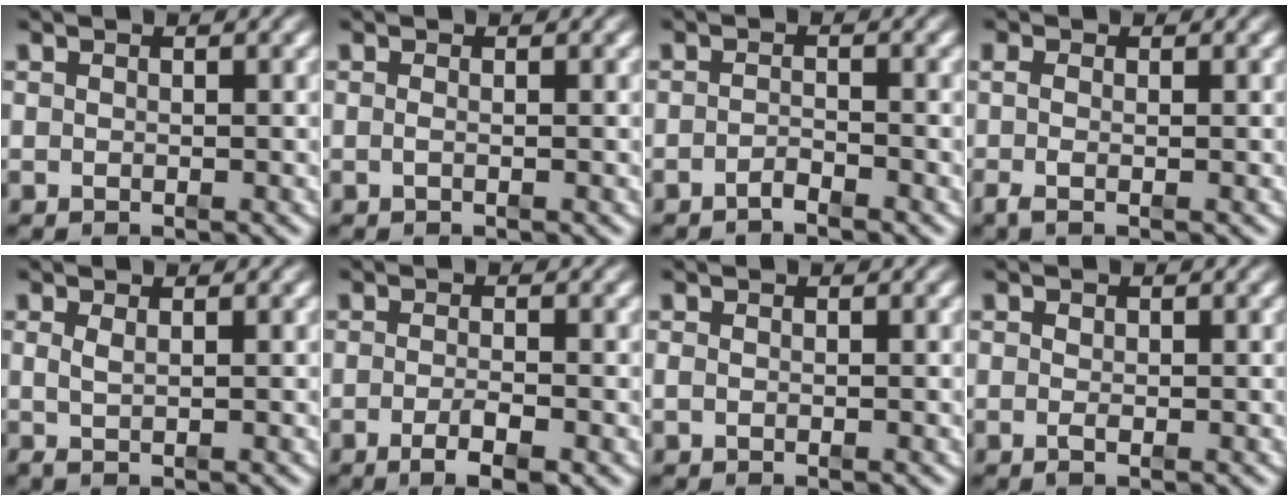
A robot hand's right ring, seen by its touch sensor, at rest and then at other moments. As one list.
[{"total": 0.6, "force": [-0.4, -0.3, 0.4], "torque": [-0.014, -0.007, -0.004]}, {"total": 1.5, "force": [-1.5, 0.1, 0.4], "torque": [-0.006, -0.002, -0.030]}, {"total": 1.4, "force": [-0.8, 0.0, 1.1], "torque": [-0.031, -0.013, -0.009]}, {"total": 0.9, "force": [0.1, -0.4, 0.8], "torque": [-0.019, -0.014, 0.011]}, {"total": 3.9, "force": [-2.2, 1.0, 3.0], "torque": [-0.053, -0.011, -0.036]}, {"total": 0.6, "force": [-0.4, 0.2, 0.4], "torque": [-0.011, -0.004, -0.003]}, {"total": 0.6, "force": [-0.3, 0.2, 0.5], "torque": [-0.011, -0.006, -0.002]}]